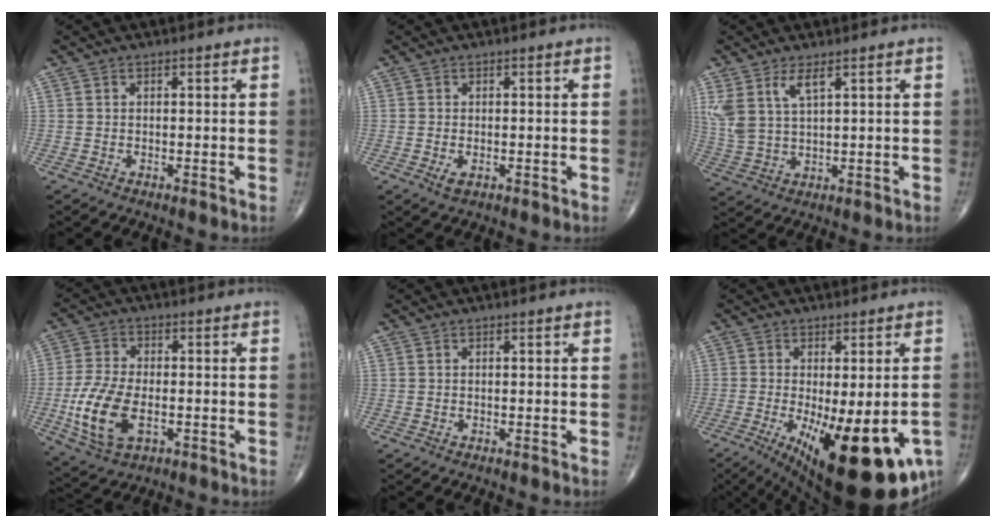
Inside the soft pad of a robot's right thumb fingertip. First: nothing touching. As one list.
[{"total": 1.7, "force": [-0.5, 1.0, 1.4], "torque": [-0.026, -0.003, -0.009]}, {"total": 7.0, "force": [3.6, 2.5, 5.4], "torque": [-0.125, -0.014, 0.083]}, {"total": 12.1, "force": [-2.9, 6.6, 9.8], "torque": [-0.207, 0.001, -0.051]}, {"total": 0.0}, {"total": 23.1, "force": [-8.3, 8.3, 20.0], "torque": [-0.239, -0.032, -0.102]}]